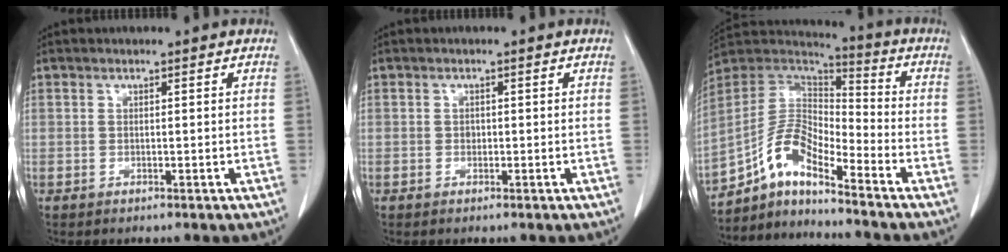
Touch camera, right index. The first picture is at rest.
{"total": 0.7, "force": [0.0, 0.6, 0.3], "torque": [-0.001, 0.004, 0.002]}
{"total": 10.7, "force": [-7.7, 2.6, 6.9], "torque": [-0.140, 0.034, -0.145]}